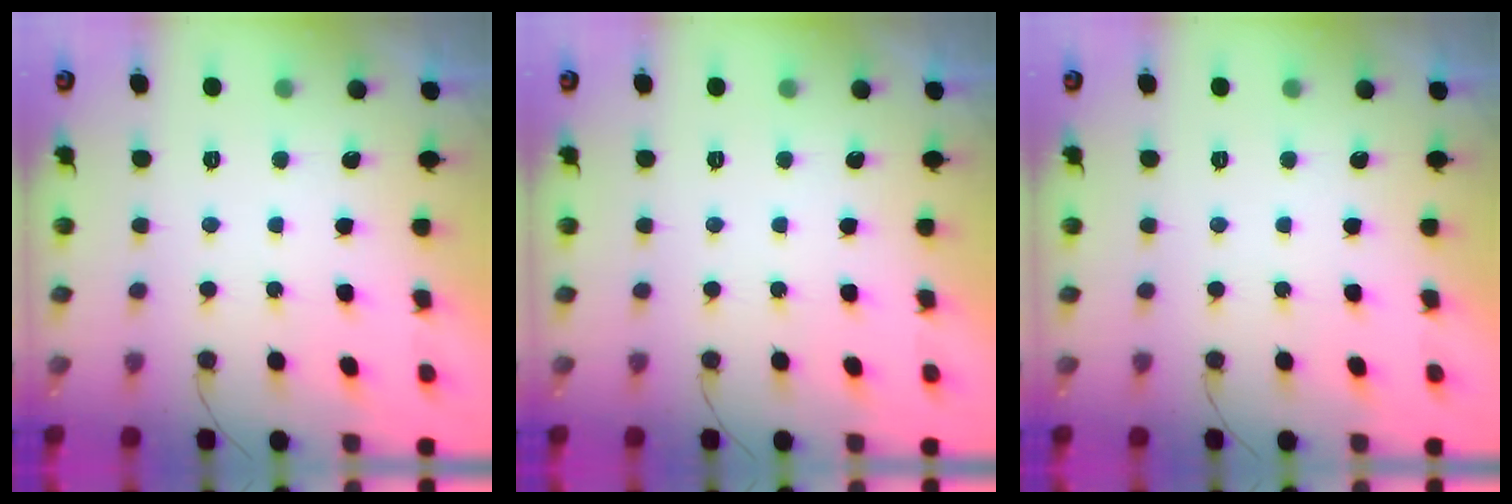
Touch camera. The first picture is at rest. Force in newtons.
{"total": 0.0}
{"total": 0.0}